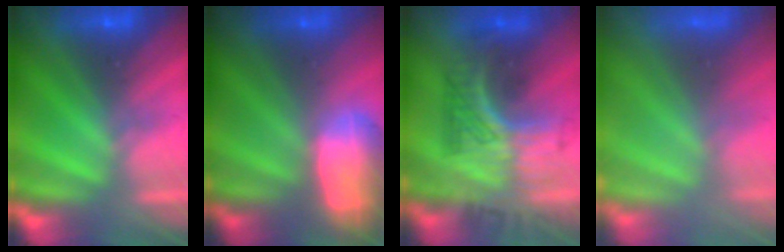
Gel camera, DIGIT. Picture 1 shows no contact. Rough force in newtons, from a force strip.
{"total": 7.5}
{"total": 2.9}
{"total": 7.8}